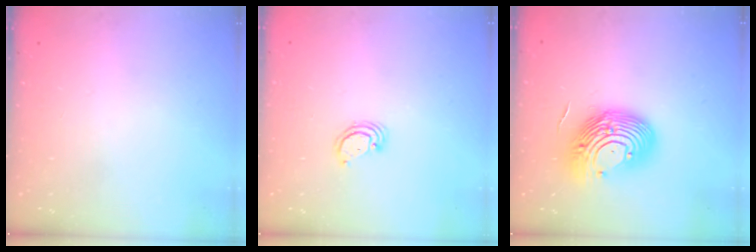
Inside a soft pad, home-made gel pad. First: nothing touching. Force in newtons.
{"total": 2.3, "press": 2.3, "slide": 0.2}
{"total": 16.3, "press": 15.8, "slide": 4.1}